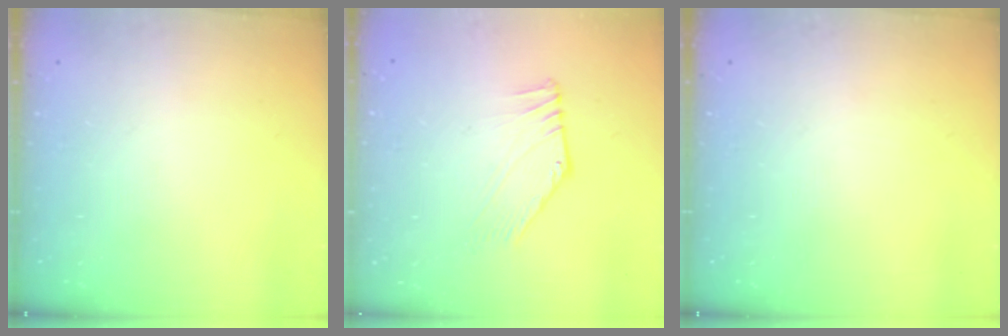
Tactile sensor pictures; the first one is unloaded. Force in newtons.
{"total": 3.1, "press": 3.1, "slide": 0.0}
{"total": 0.0}